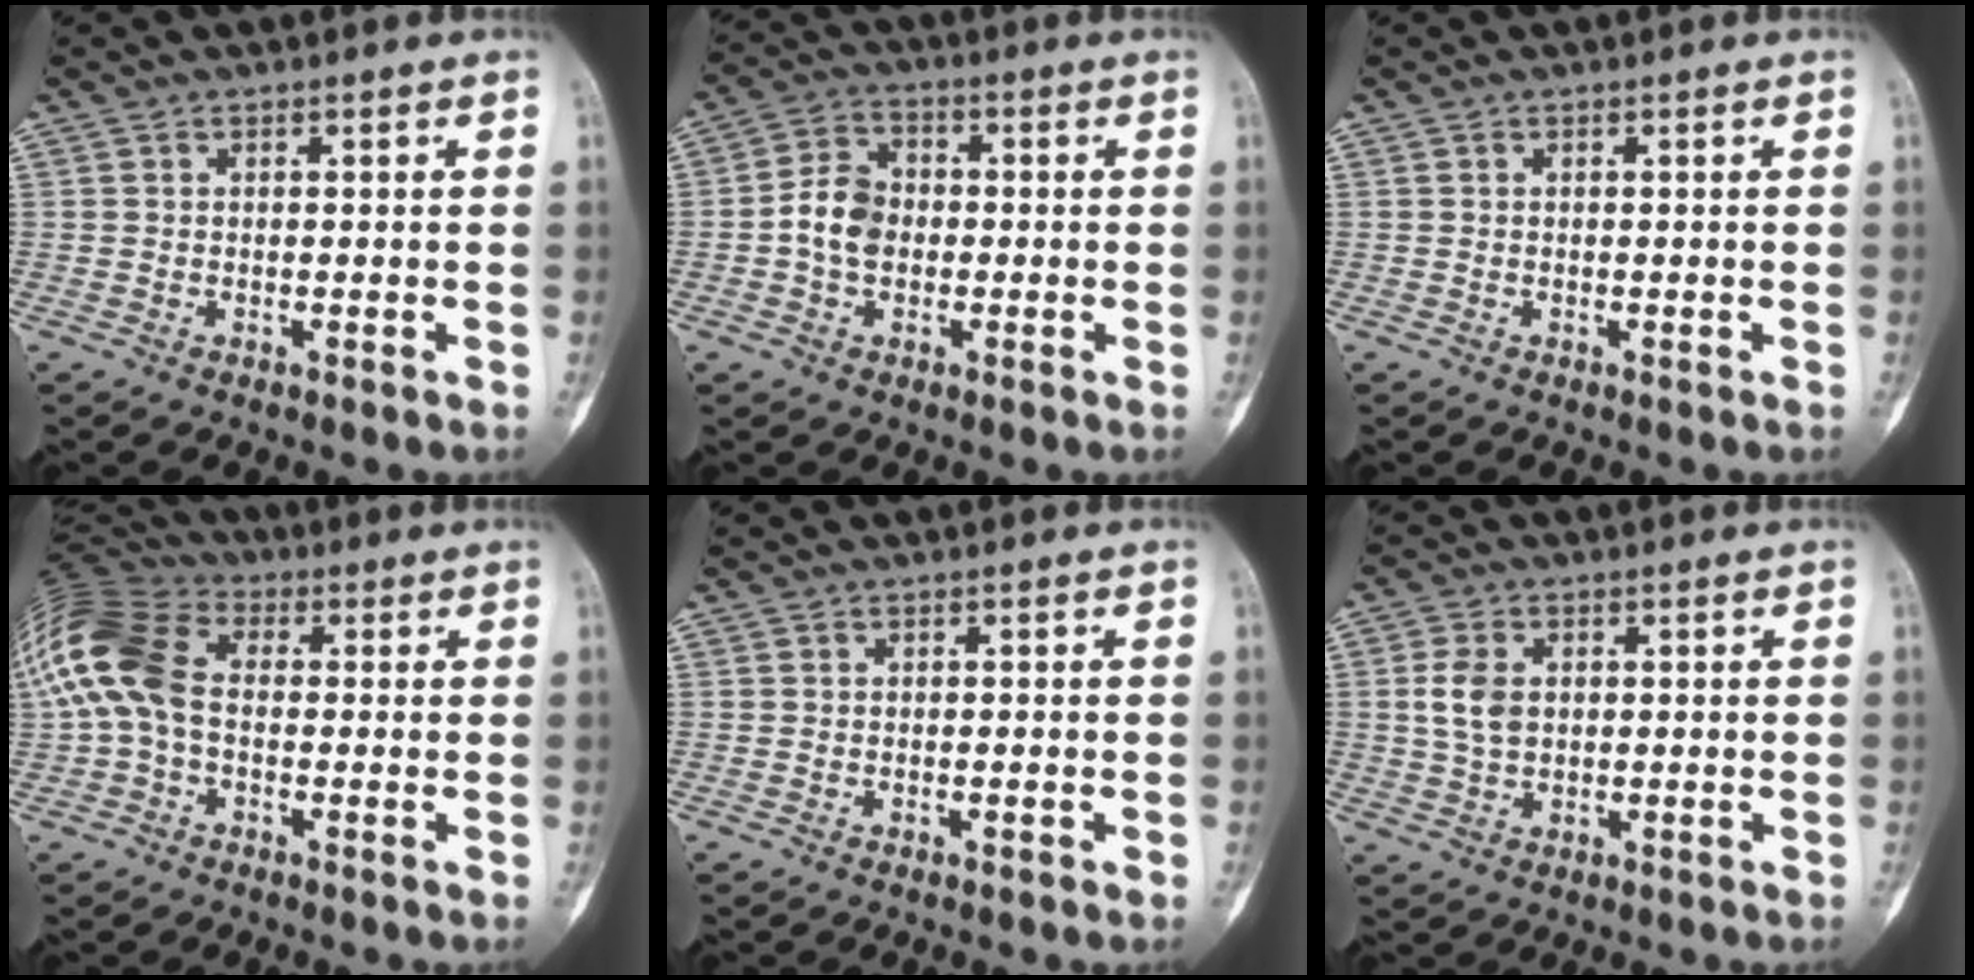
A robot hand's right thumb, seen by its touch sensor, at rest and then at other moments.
{"total": 6.9, "force": [-0.8, 5.2, 4.5], "torque": [-0.068, 0.019, -0.024]}
{"total": 0.0}
{"total": 15.8, "force": [0.4, 10.3, 12.0], "torque": [-0.265, 0.033, -0.005]}
{"total": 0.7, "force": [-0.3, 0.2, 0.6], "torque": [-0.009, -0.001, -0.004]}
{"total": 5.1, "force": [0.7, 3.5, 3.7], "torque": [-0.070, 0.002, 0.014]}